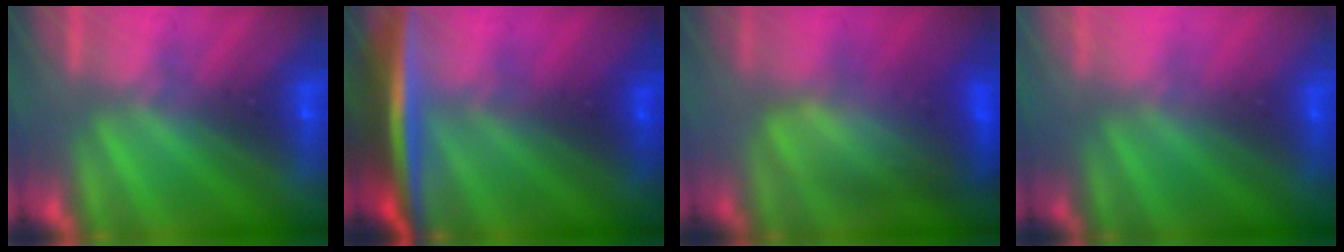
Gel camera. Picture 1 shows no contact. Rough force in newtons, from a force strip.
{"total": 7.2}
{"total": 3.7}
{"total": 2.4}